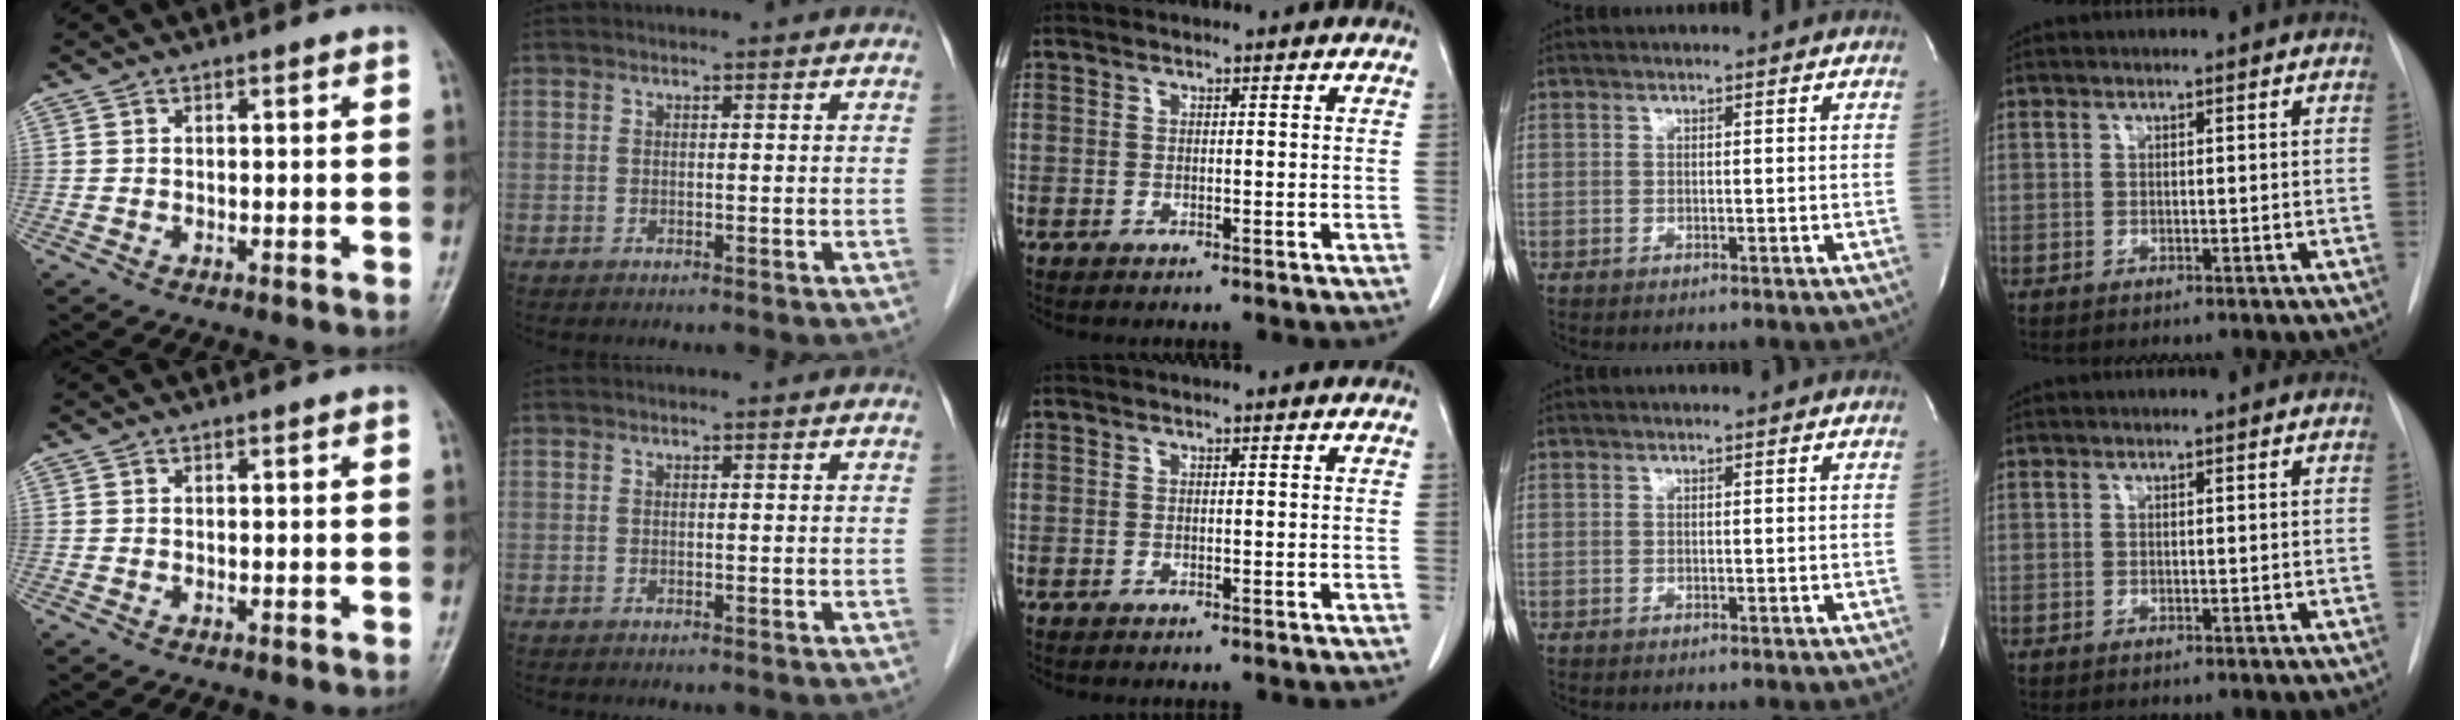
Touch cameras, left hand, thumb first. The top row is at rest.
{}